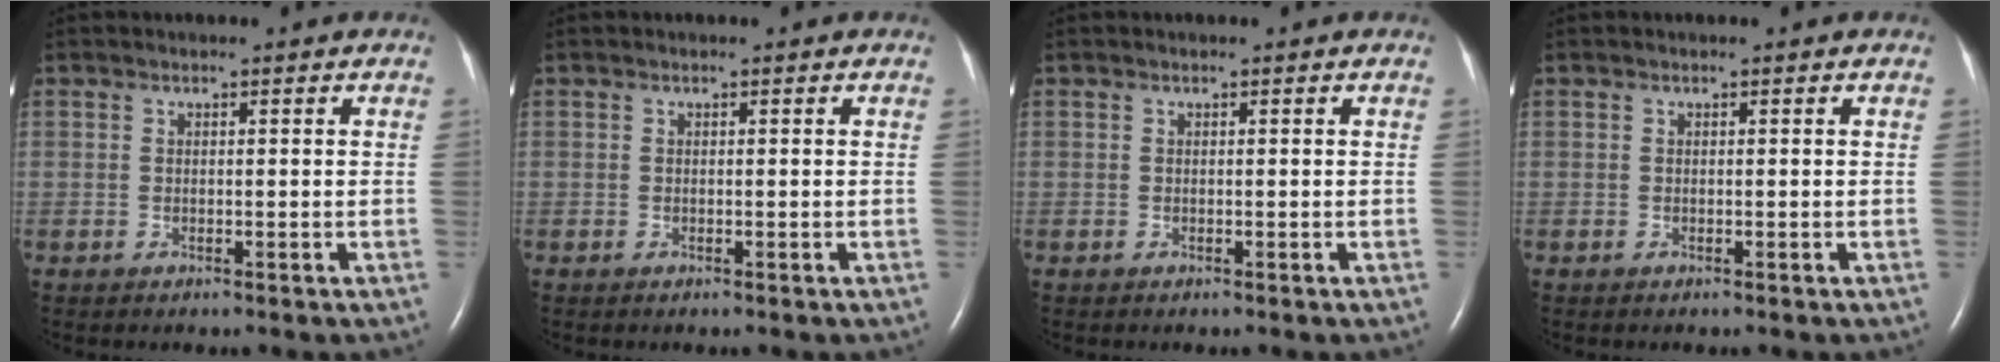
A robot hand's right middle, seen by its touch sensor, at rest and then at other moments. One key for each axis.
{"total": 0.0}
{"total": 0.0}
{"total": 0.0}